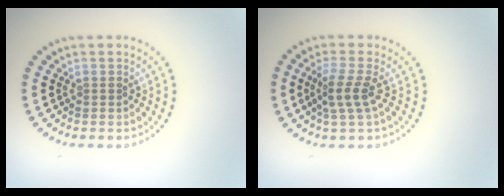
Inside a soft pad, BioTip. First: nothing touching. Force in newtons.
{"total": 2.4, "press": 2.1, "slide": 1.2}